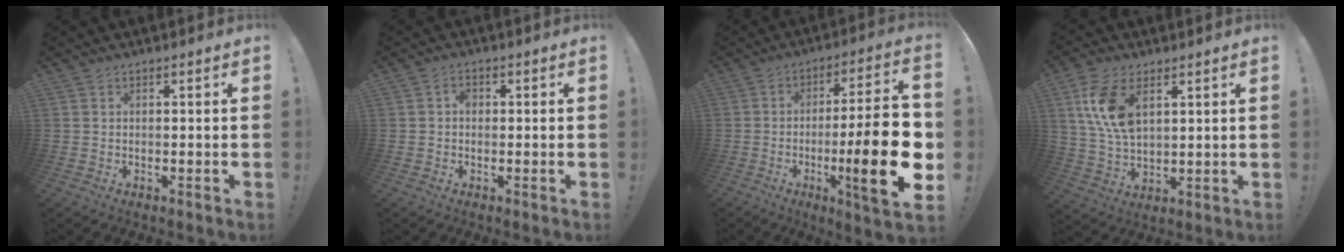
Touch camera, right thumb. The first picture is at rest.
{"total": 2.3, "force": [-0.2, 1.8, 1.5], "torque": [-0.023, 0.007, -0.006]}
{"total": 22.3, "force": [-4.8, 3.8, 21.5], "torque": [-0.337, 0.012, -0.072]}
{"total": 11.9, "force": [5.2, 6.6, 8.5], "torque": [-0.175, -0.012, 0.096]}